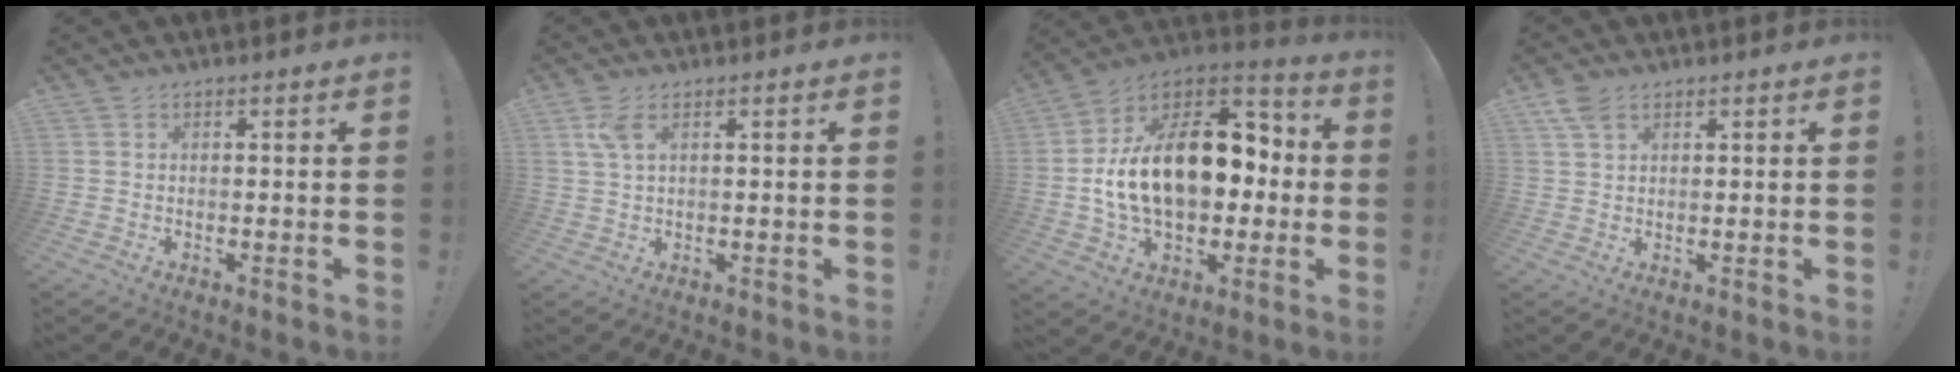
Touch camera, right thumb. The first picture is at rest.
{"total": 4.2, "force": [1.9, 1.6, 3.3], "torque": [-0.065, -0.001, 0.034]}
{"total": 24.0, "force": [0.8, 15.3, 18.4], "torque": [-0.300, 0.011, 0.028]}
{"total": 4.7, "force": [2.7, 2.6, 2.8], "torque": [-0.056, -0.004, 0.054]}